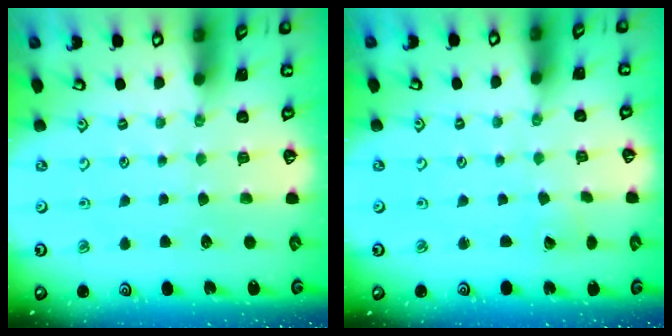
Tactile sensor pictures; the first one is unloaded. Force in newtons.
{"total": 1.5, "press": 1.5, "slide": 0.2}